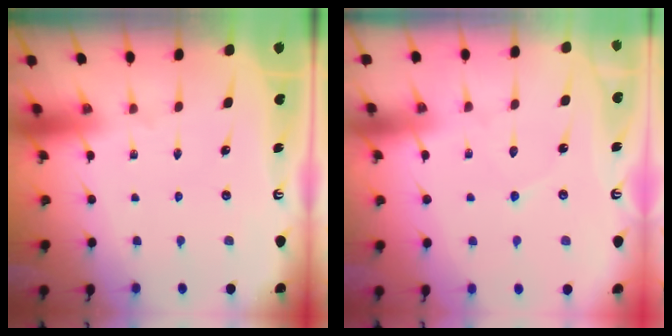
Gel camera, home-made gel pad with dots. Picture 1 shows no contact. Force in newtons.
{"total": 4.5, "press": 4.5, "slide": 0.6}